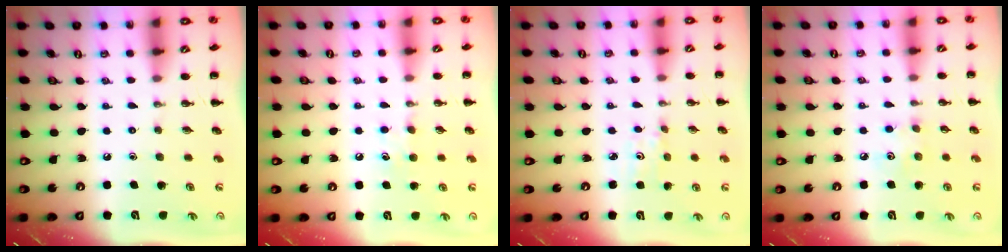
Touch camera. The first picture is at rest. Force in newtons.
{"total": 4.6, "press": 4.4, "slide": 1.5}
{"total": 2.7, "press": 2.6, "slide": 0.8}
{"total": 4.8, "press": 4.7, "slide": 1.1}